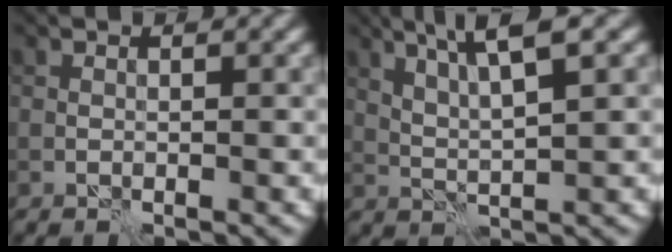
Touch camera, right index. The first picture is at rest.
{"total": 5.5, "force": [2.9, 0.8, 4.6], "torque": [-0.089, 0.009, 0.057]}